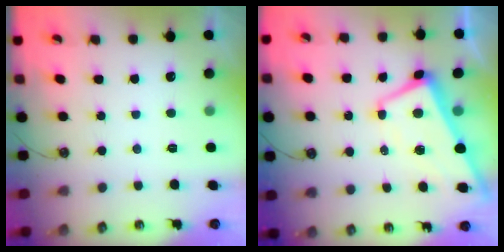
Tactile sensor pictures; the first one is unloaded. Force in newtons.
{"total": 1.1, "press": 0.7, "slide": 0.8}